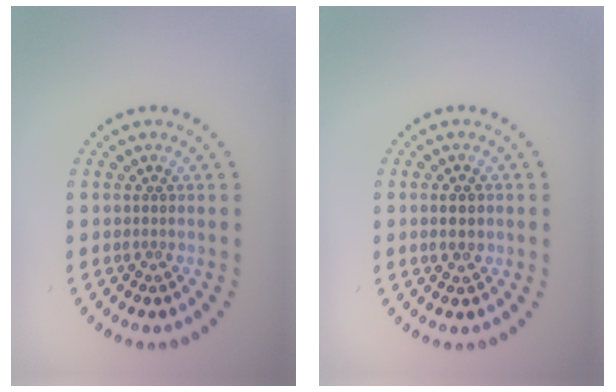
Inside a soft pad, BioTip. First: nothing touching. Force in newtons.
{"total": 1.7, "press": 1.7, "slide": 0.1}